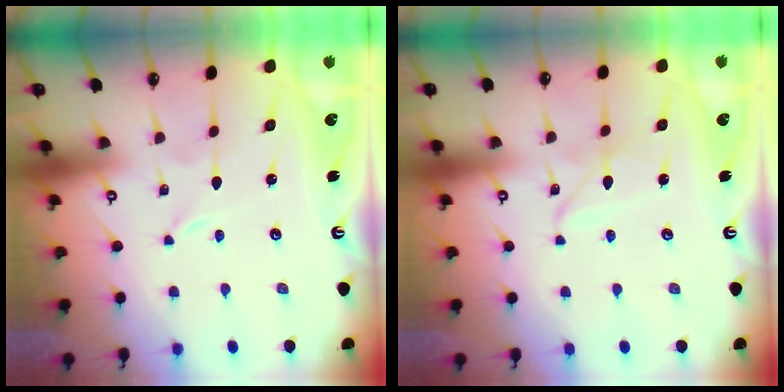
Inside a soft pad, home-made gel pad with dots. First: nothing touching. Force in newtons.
{"total": 5.1, "press": 5.0, "slide": 0.5}